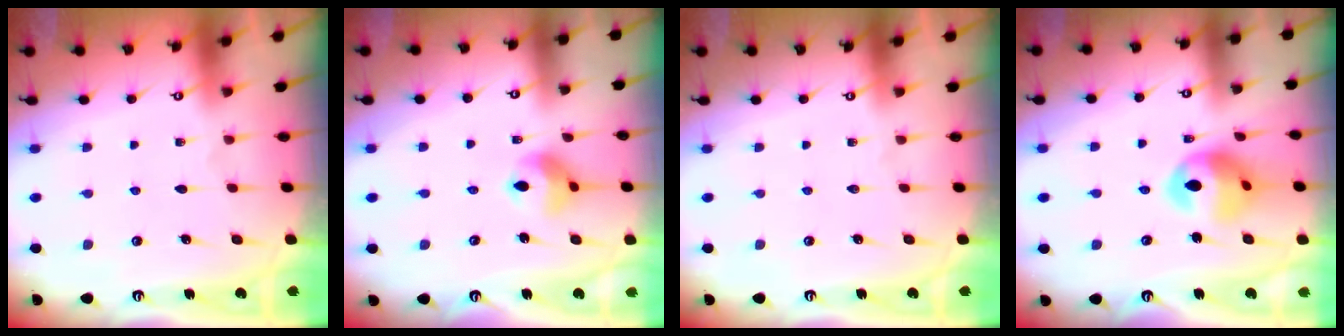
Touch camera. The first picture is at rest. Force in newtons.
{"total": 9.1, "press": 9.0, "slide": 1.0}
{"total": 0.0}
{"total": 12.4, "press": 12.4, "slide": 1.2}